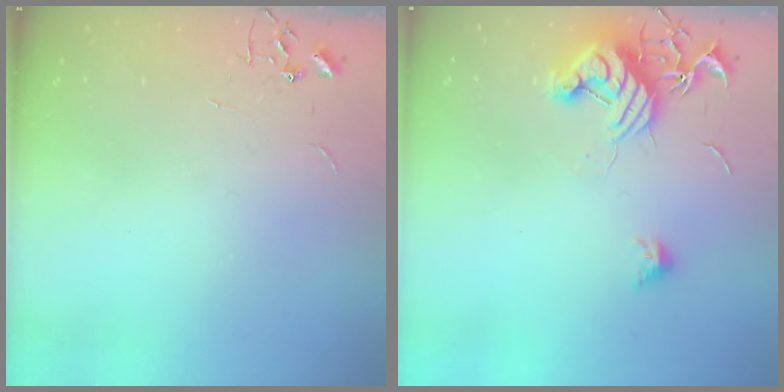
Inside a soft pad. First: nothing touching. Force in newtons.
{"total": 13.3, "press": 13.3, "slide": 1.0}